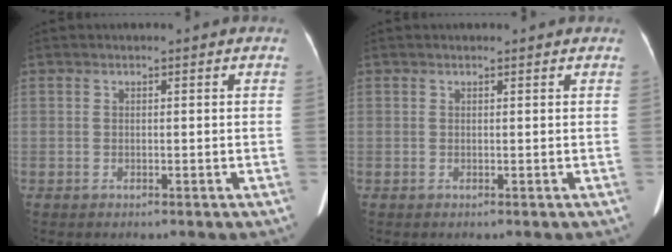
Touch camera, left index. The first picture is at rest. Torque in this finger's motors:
{"motor_torque": [-1.82, -0.29, -0.51, -0.21]}